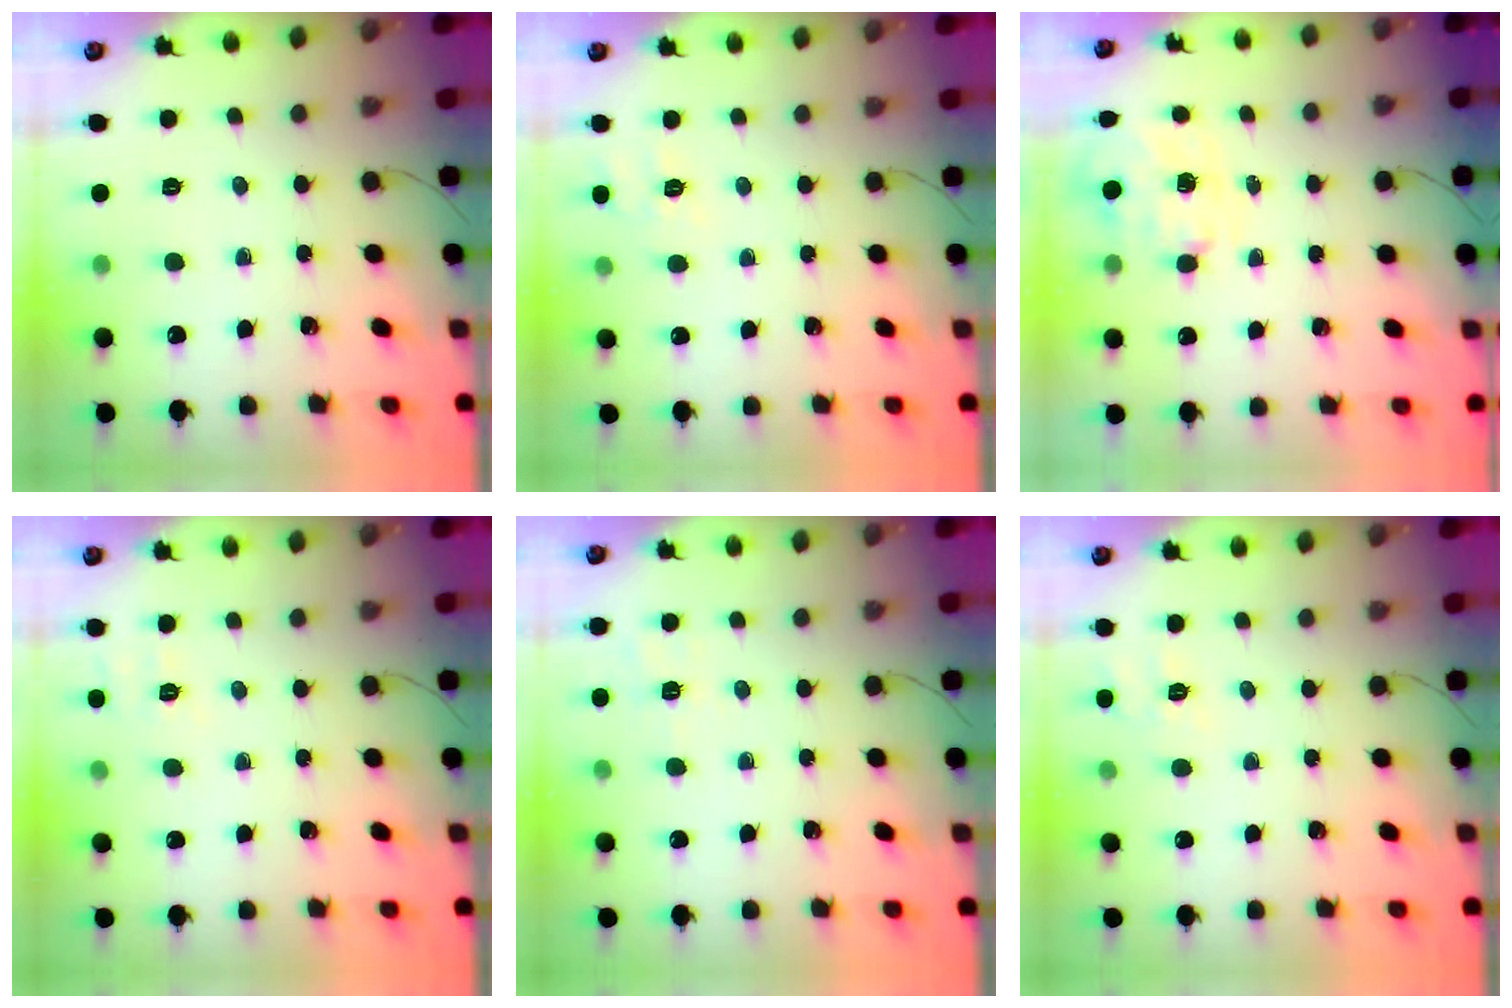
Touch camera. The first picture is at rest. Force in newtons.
{"total": 9.5, "press": 9.3, "slide": 2.1}
{"total": 8.7, "press": 8.7, "slide": 0.9}
{"total": 1.9, "press": 0.6, "slide": 1.9}
{"total": 2.4, "press": 1.2, "slide": 2.0}
{"total": 9.5, "press": 9.3, "slide": 2.1}